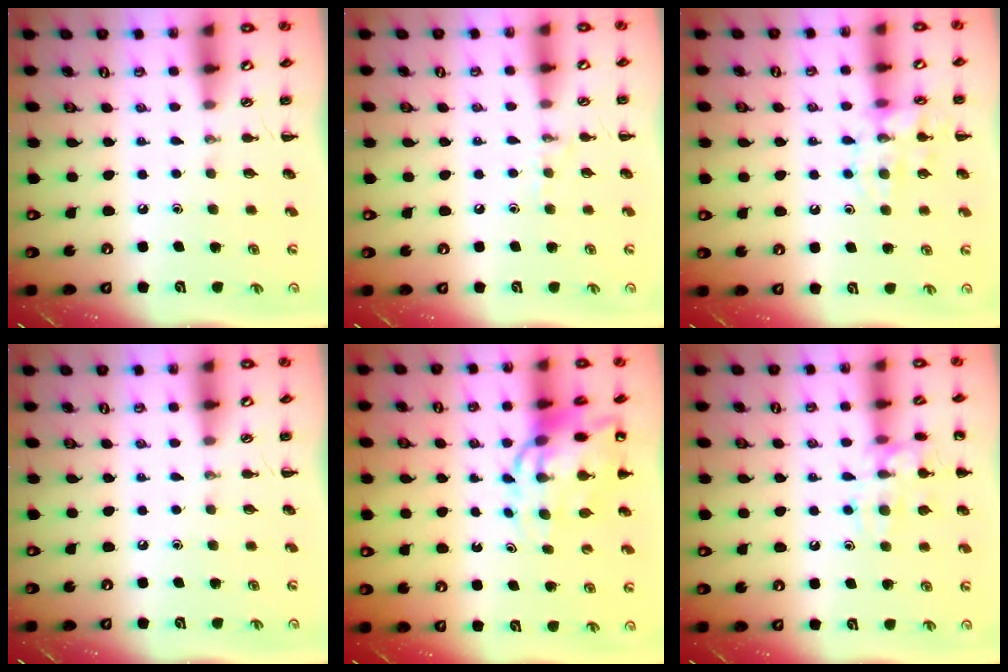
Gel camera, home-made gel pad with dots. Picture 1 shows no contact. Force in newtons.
{"total": 5.0, "press": 4.8, "slide": 1.4}
{"total": 12.6, "press": 12.6, "slide": 0.9}
{"total": 0.0}
{"total": 12.1, "press": 11.7, "slide": 3.3}
{"total": 13.4, "press": 13.4, "slide": 0.9}